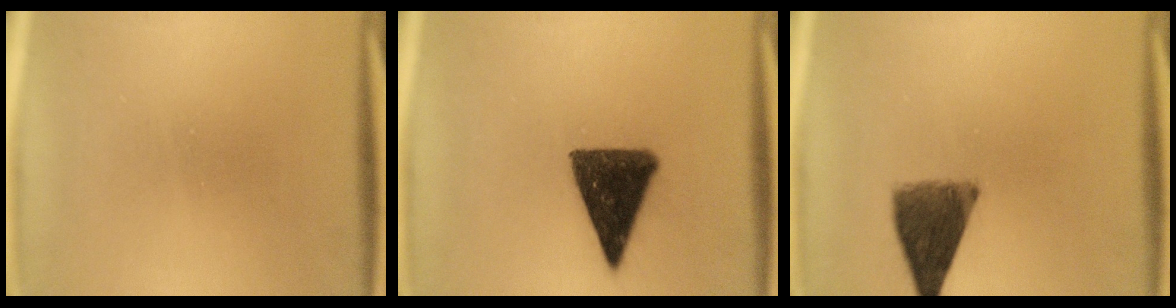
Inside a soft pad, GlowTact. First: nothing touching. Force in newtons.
{"total": 11.5}
{"total": 8.5}